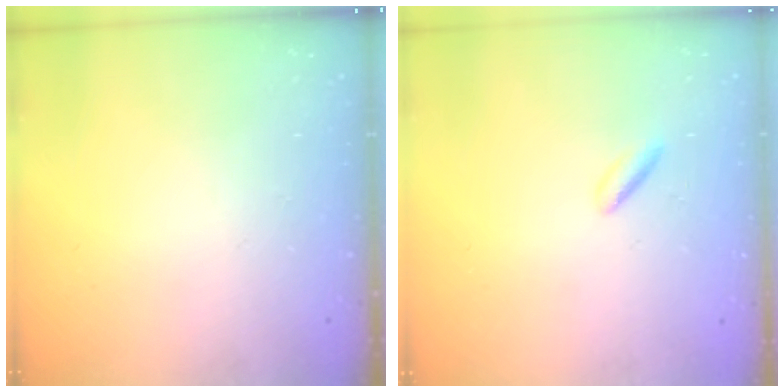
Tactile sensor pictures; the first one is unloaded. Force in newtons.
{"total": 2.8, "press": 2.6, "slide": 0.9}